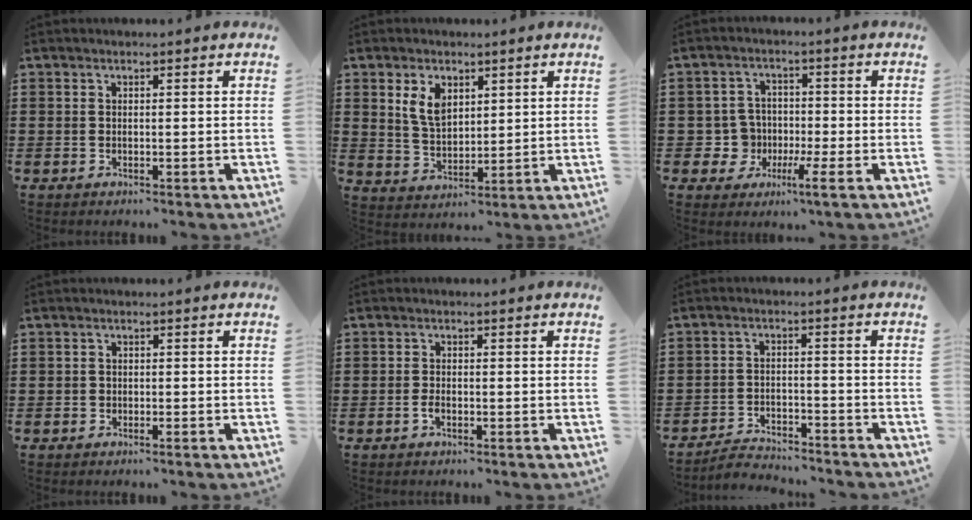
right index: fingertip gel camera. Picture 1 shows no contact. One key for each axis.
{"total": 5.5, "fx": 2.5, "fy": 3.2, "fz": 3.6, "tx": -0.082, "ty": 0.010, "tz": 0.045}
{"total": 4.3, "fx": -1.6, "fy": 3.5, "fz": 2.1, "tx": -0.058, "ty": 0.005, "tz": -0.031}
{"total": 0.7, "fx": -0.6, "fy": 0.3, "fz": 0.3, "tx": -0.007, "ty": -0.002, "tz": -0.011}
{"total": 1.4, "fx": -0.6, "fy": 0.6, "fz": 1.1, "tx": -0.029, "ty": -0.004, "tz": -0.012}
{"total": 3.3, "fx": -3.2, "fy": 0.2, "fz": 0.3, "tx": -0.011, "ty": 0.004, "tz": -0.068}